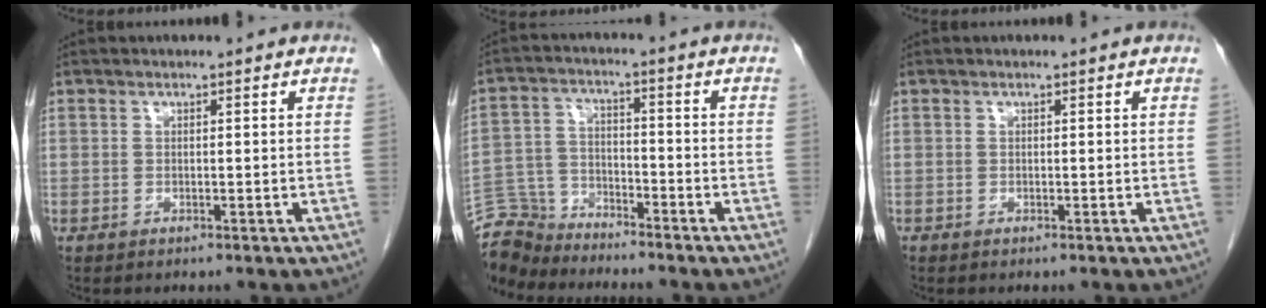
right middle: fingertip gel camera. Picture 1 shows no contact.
{"total": 8.6, "force": [-8.4, 1.9, -0.2], "torque": [-0.003, 0.005, -0.162]}
{"total": 0.0}